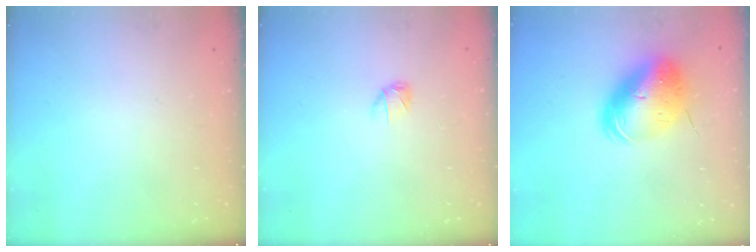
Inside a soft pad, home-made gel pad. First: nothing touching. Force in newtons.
{"total": 3.2, "press": 3.1, "slide": 0.7}
{"total": 13.3, "press": 13.1, "slide": 2.4}